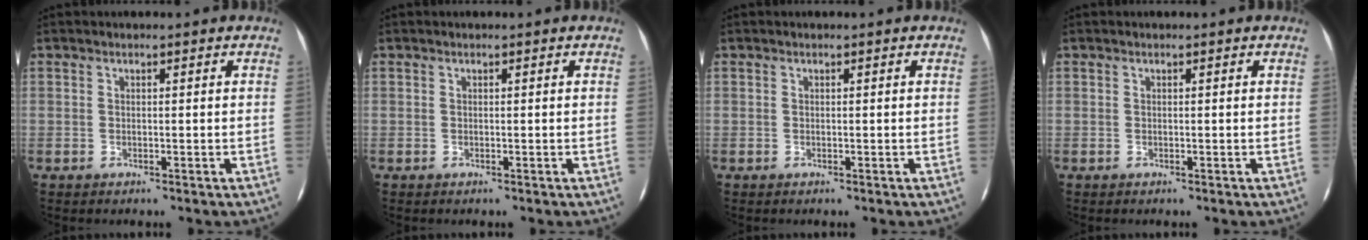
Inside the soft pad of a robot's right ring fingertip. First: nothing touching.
{"total": 0.0}
{"total": 0.0}
{"total": 0.0}